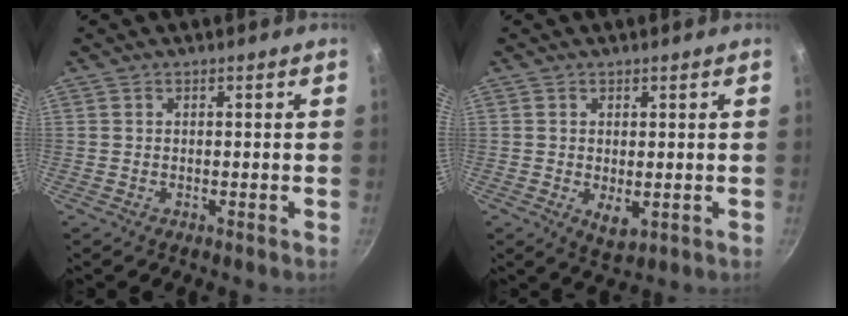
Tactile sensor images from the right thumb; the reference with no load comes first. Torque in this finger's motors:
{"motor_torque": [-0.20, 0.13, -0.01, 0.10, 0.00]}